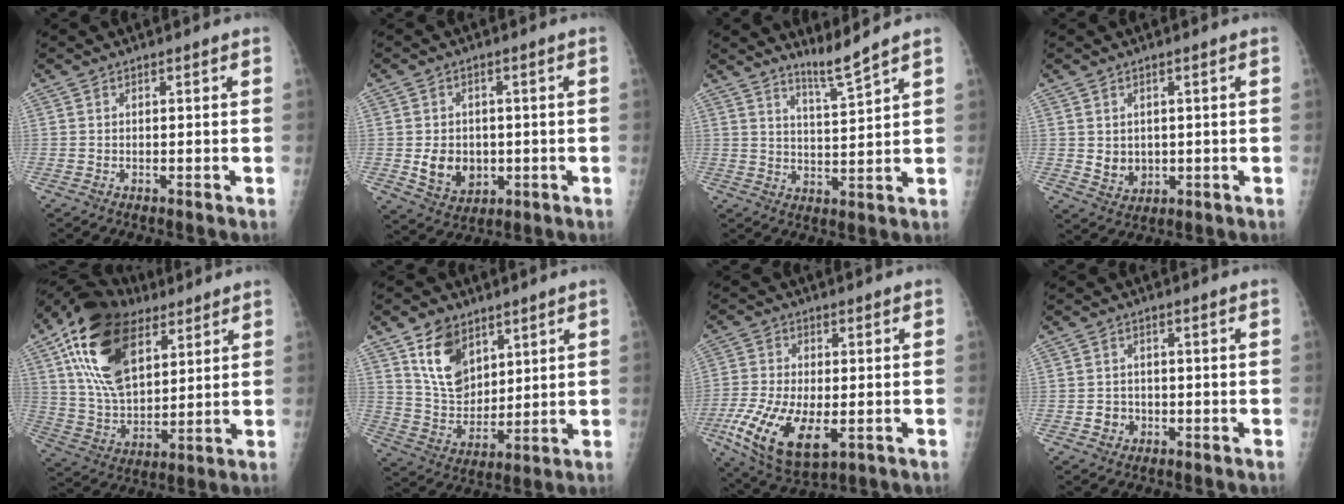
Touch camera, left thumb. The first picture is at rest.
{"total": 7.9, "force": [-0.8, 6.4, 4.6], "torque": [-0.041, -0.001, 0.002]}
{"total": 4.6, "force": [4.1, -1.2, 1.7], "torque": [-0.033, -0.049, 0.080]}
{"total": 4.4, "force": [0.3, 3.8, 2.3], "torque": [-0.014, -0.006, 0.021]}
{"total": 22.8, "force": [10.6, 12.9, 15.5], "torque": [-0.262, -0.022, 0.191]}
{"total": 12.0, "force": [6.4, 8.0, 6.2], "torque": [-0.075, -0.041, 0.131]}
{"total": 15.2, "force": [-4.6, 7.6, 12.4], "torque": [-0.248, -0.015, -0.072]}
{"total": 3.0, "force": [-0.8, 2.7, 0.9], "torque": [0.009, 0.008, -0.011]}